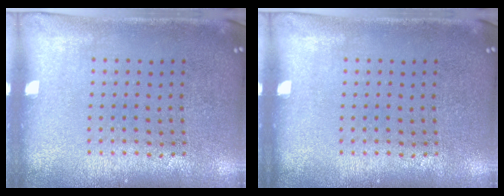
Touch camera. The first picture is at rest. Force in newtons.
{"total": 0.0}